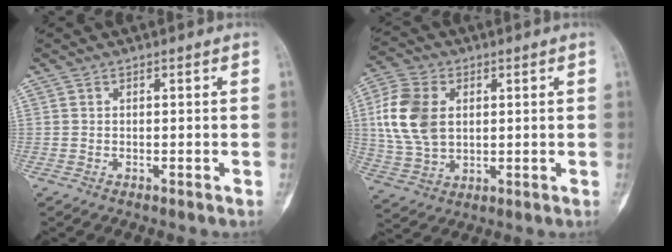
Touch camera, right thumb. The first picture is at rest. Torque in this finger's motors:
{"motor_torque": [0.20, 0.96, 1.32, 0.29, 0.11]}